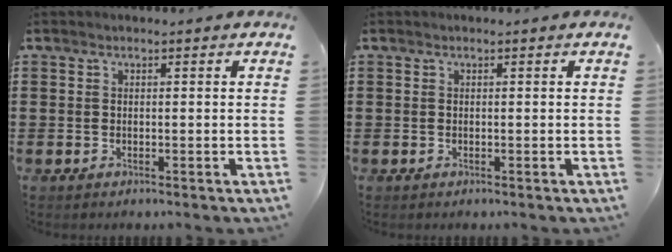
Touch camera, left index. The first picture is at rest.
{"total": 0.0}